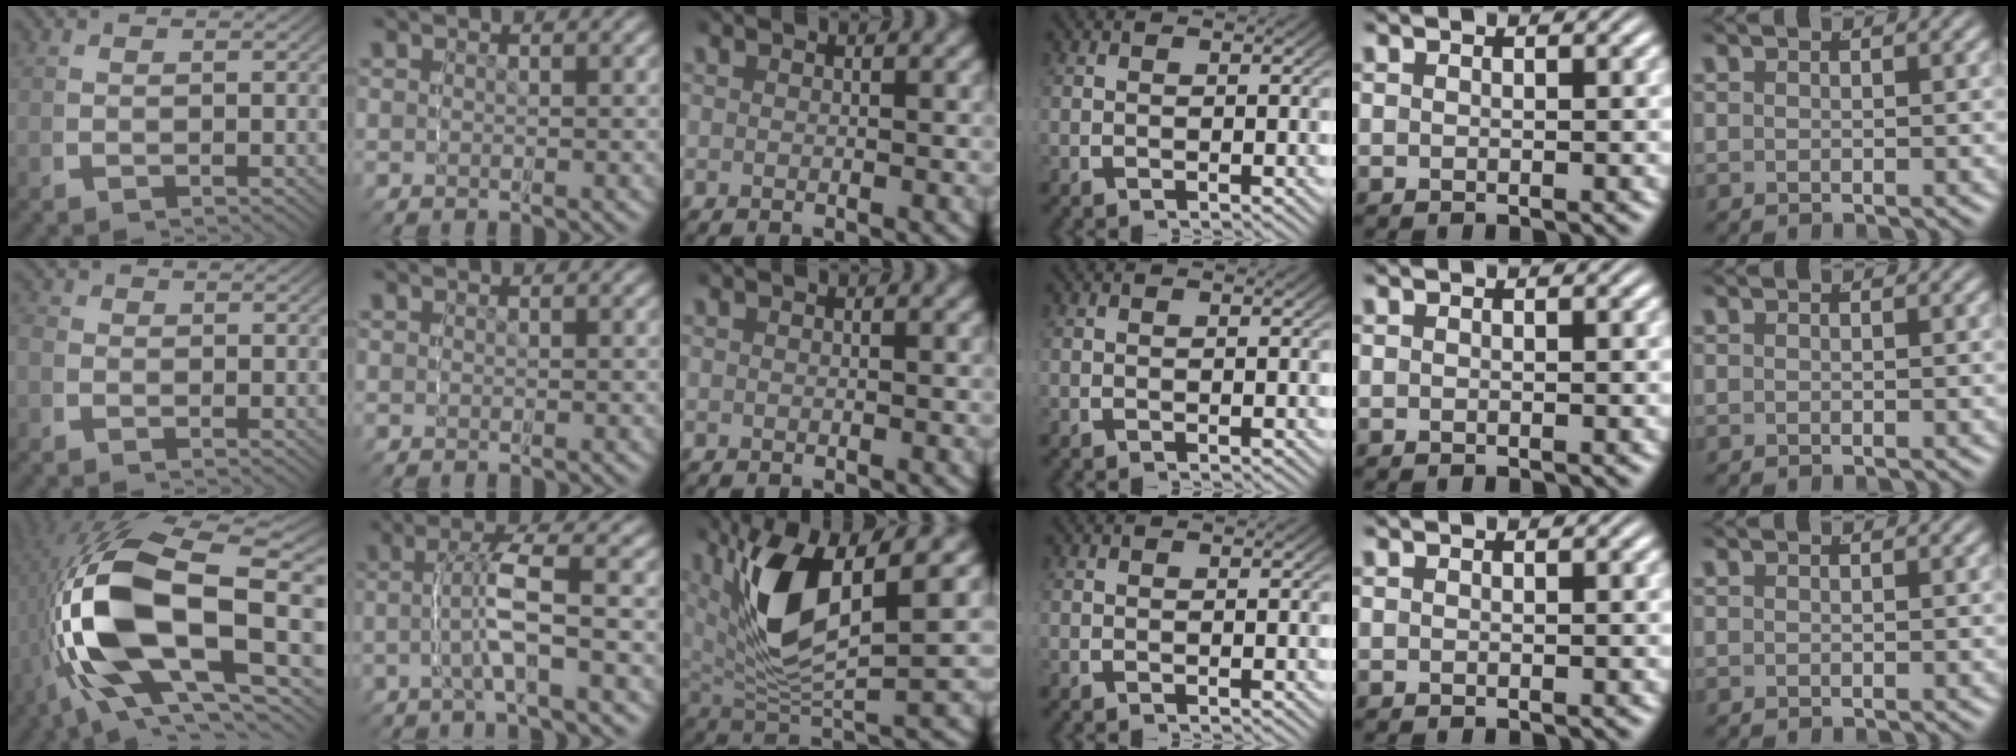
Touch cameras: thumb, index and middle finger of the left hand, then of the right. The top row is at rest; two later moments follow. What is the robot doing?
{"motion": "grasp_and_lifting", "object": "button"}